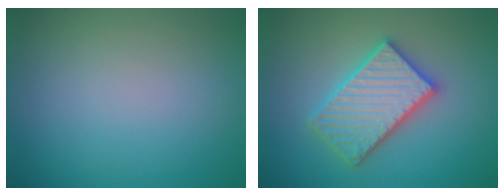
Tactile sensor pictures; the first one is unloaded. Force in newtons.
{"total": 5.5, "press": 5.5, "slide": 0.9}